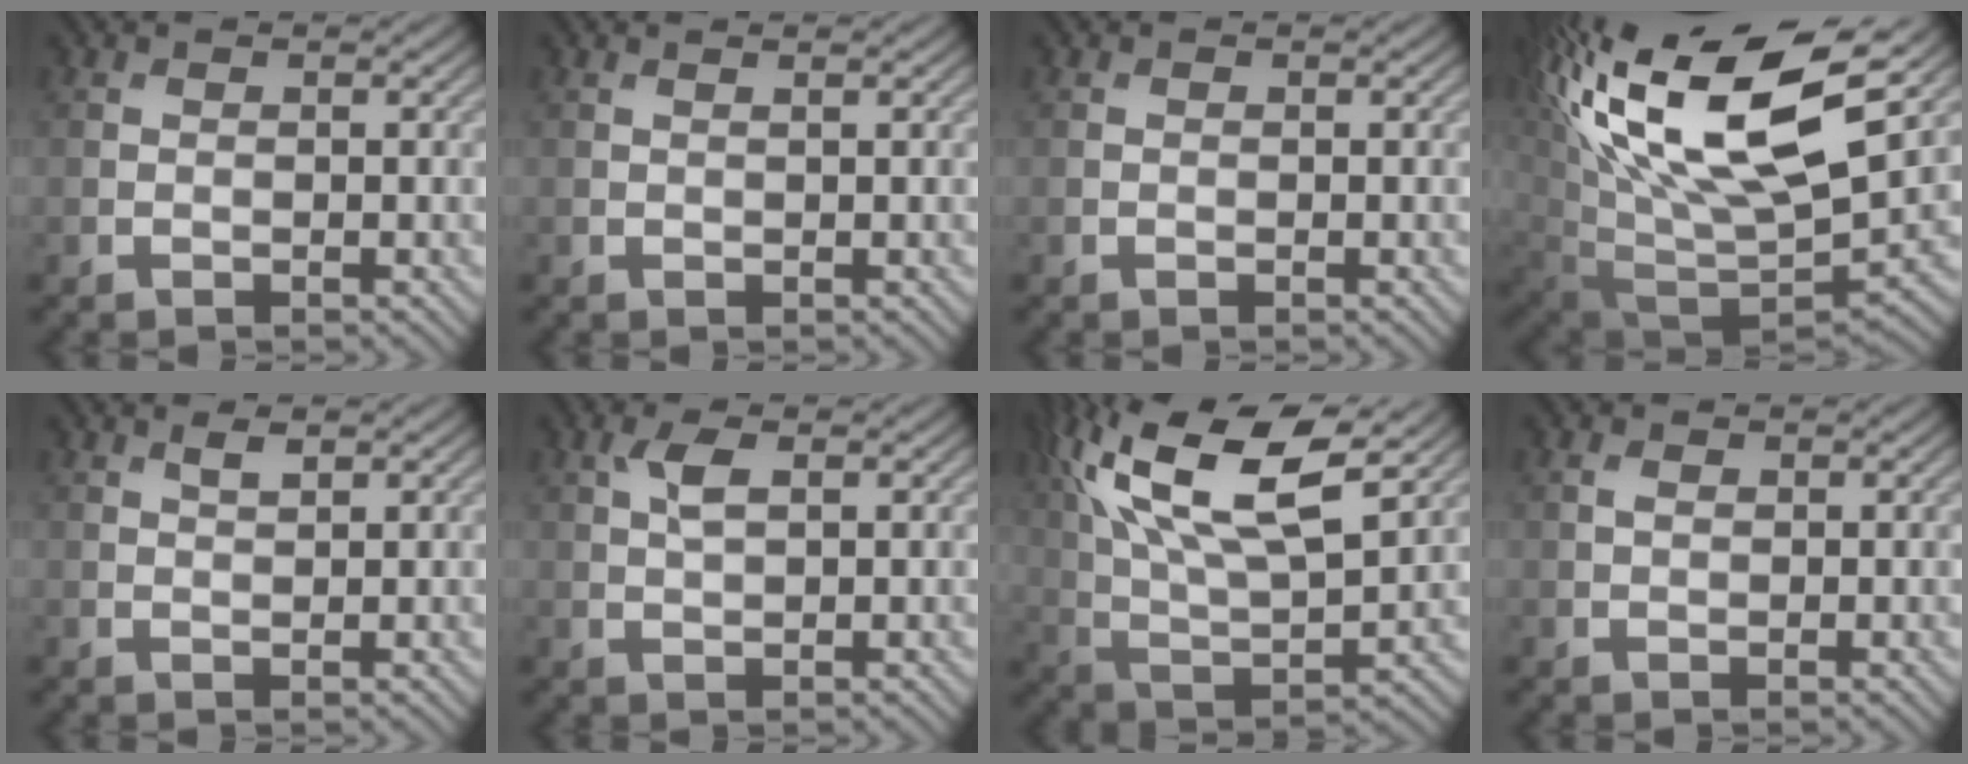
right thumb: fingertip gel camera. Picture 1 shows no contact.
{"total": 0.6, "force": [0.4, 0.0, 0.4], "torque": [-0.011, 0.003, 0.003]}
{"total": 0.0}
{"total": 19.9, "force": [9.1, 9.7, 14.8], "torque": [-0.292, 0.007, 0.178]}
{"total": 1.3, "force": [0.9, 0.4, 0.9], "torque": [-0.022, 0.000, 0.018]}
{"total": 2.7, "force": [1.0, 1.1, 2.3], "torque": [-0.053, 0.005, 0.019]}
{"total": 17.6, "force": [8.7, 6.6, 13.7], "torque": [-0.300, 0.026, 0.145]}
{"total": 1.0, "force": [0.4, 0.6, 0.7], "torque": [-0.017, 0.003, 0.006]}